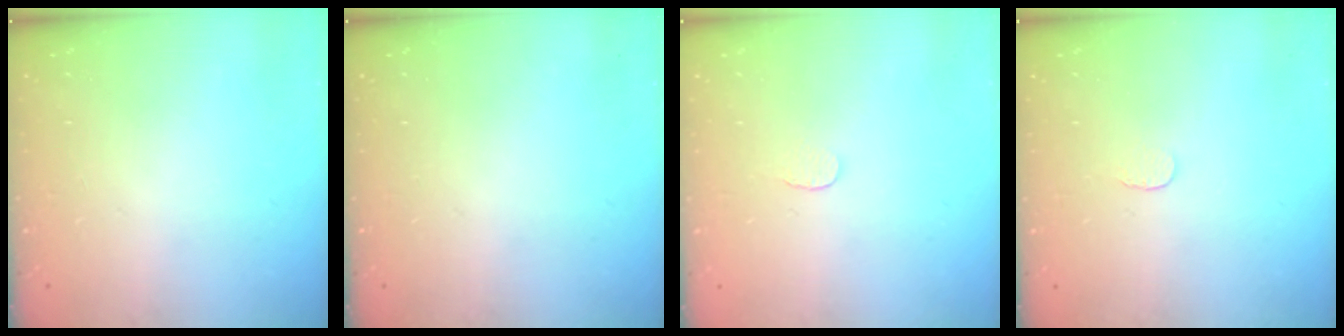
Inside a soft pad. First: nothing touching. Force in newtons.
{"total": 0.0}
{"total": 3.0, "press": 3.0, "slide": 0.2}
{"total": 2.6, "press": 2.6, "slide": 0.2}